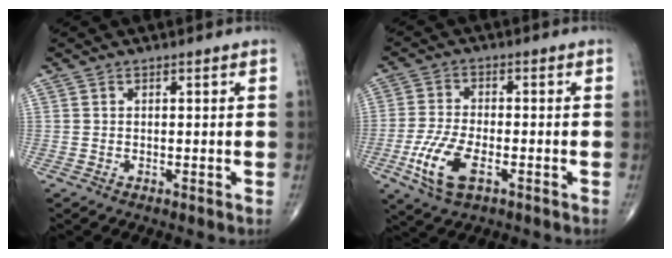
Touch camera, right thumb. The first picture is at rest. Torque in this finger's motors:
{"motor_torque": [1.02, -0.68, 0.88, -0.23, 0.29]}